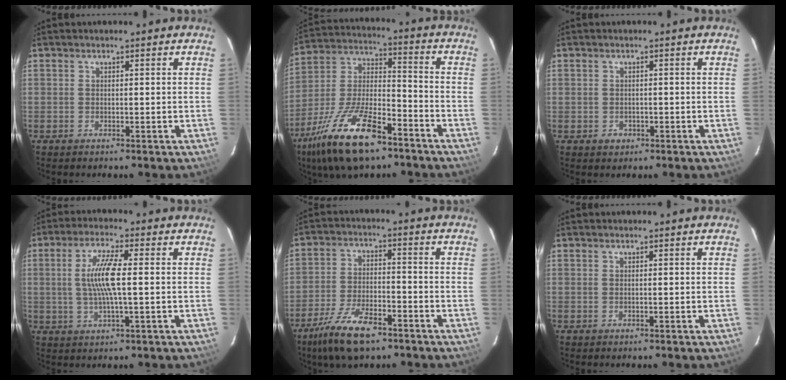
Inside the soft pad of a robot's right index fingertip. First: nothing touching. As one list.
[{"total": 20.5, "force": [-12.9, 7.6, 13.9], "torque": [-0.287, -0.014, -0.234]}, {"total": 2.0, "force": [-0.7, 1.9, 0.4], "torque": [-0.006, 0.002, -0.008]}, {"total": 8.1, "force": [0.3, 1.1, 8.0], "torque": [-0.154, 0.002, 0.006]}, {"total": 12.0, "force": [-8.3, 4.4, 7.5], "torque": [-0.172, -0.016, -0.152]}, {"total": 0.0}]